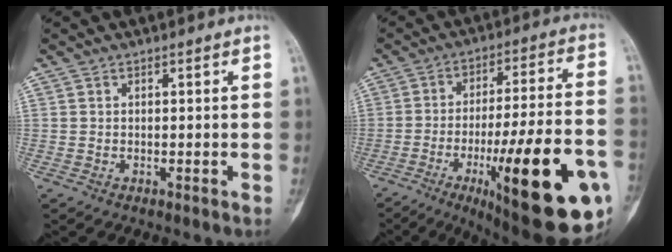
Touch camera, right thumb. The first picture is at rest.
{"total": 28.2, "force": [-10.7, 6.5, 25.2], "torque": [-0.324, 0.027, -0.148]}